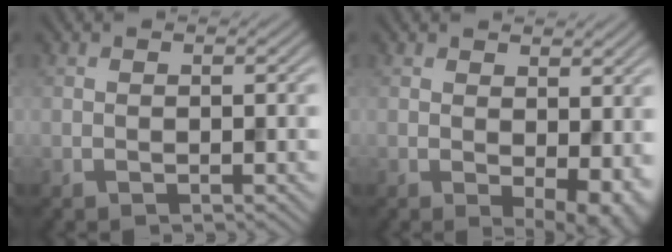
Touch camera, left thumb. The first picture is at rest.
{"total": 5.1, "force": [0.2, 2.7, 4.3], "torque": [-0.057, -0.013, 0.011]}